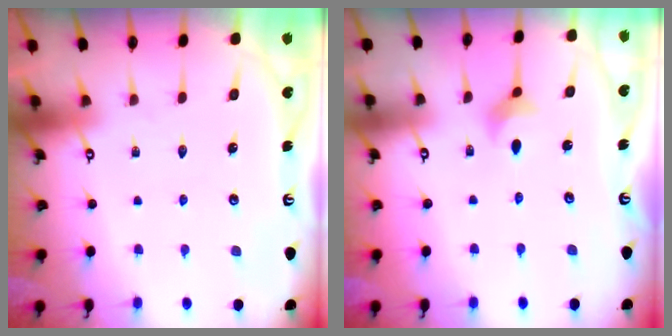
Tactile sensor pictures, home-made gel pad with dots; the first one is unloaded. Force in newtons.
{"total": 2.7, "press": 2.6, "slide": 0.6}